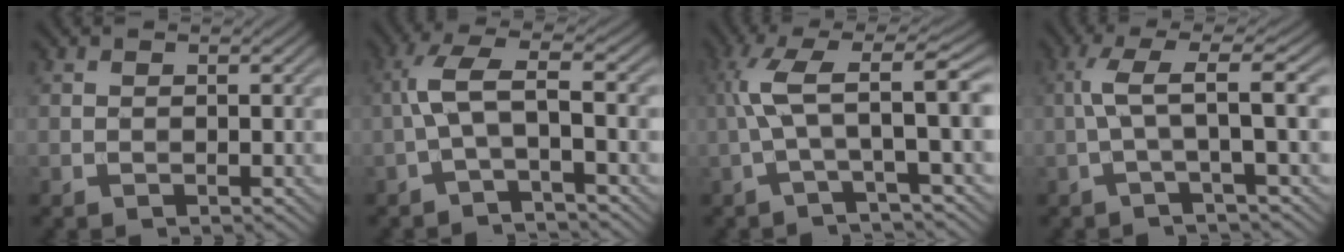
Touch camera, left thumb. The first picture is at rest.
{"total": 5.2, "force": [-1.2, 1.1, 4.9], "torque": [-0.106, 0.018, -0.035]}
{"total": 7.6, "force": [-0.1, 1.1, 7.5], "torque": [-0.142, 0.025, -0.014]}
{"total": 5.3, "force": [0.1, 0.4, 5.3], "torque": [-0.102, 0.024, -0.009]}